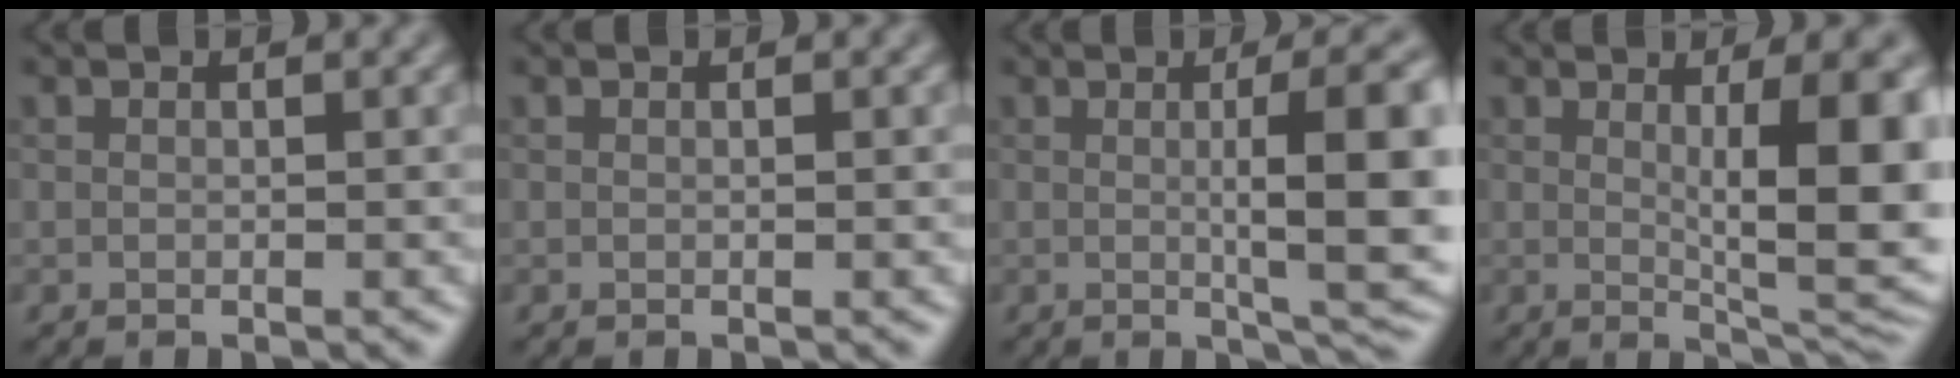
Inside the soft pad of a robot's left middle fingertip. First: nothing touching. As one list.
[{"total": 0.0}, {"total": 9.5, "force": [0.2, 2.0, 9.3], "torque": [-0.119, 0.002, 0.004]}, {"total": 9.1, "force": [1.1, 2.2, 8.7], "torque": [-0.114, -0.012, 0.022]}]